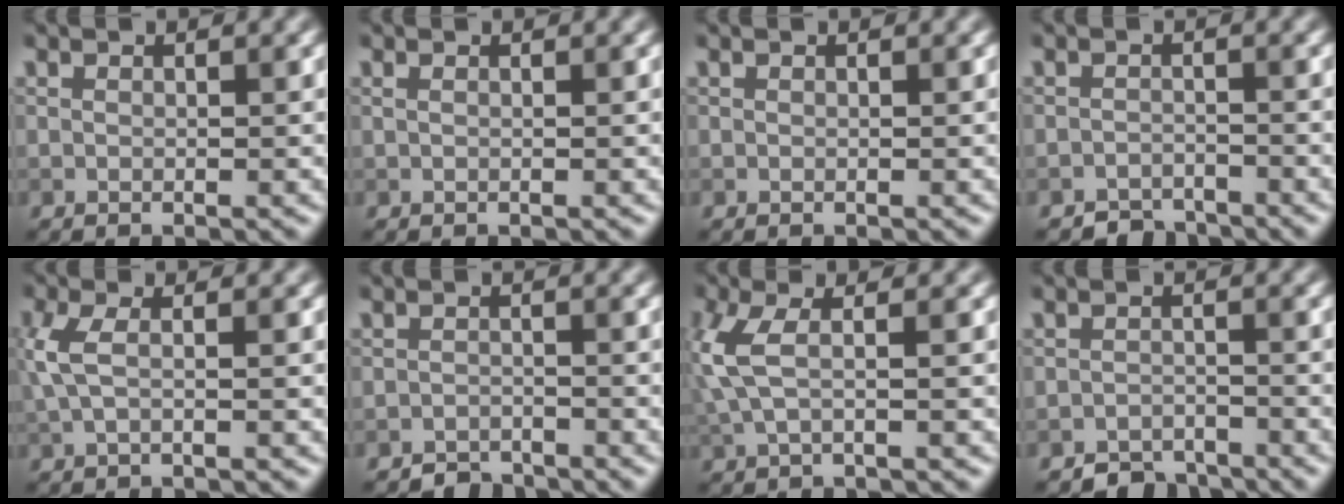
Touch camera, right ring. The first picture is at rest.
{"total": 0.7, "force": [0.3, 0.3, 0.5], "torque": [-0.009, -0.002, -0.001]}
{"total": 0.0}
{"total": 2.1, "force": [-2.0, 0.6, -0.1], "torque": [0.011, 0.006, -0.038]}
{"total": 2.9, "force": [0.3, 1.1, 2.7], "torque": [-0.067, 0.007, 0.002]}
{"total": 1.8, "force": [-1.7, 0.5, -0.1], "torque": [0.007, 0.006, -0.032]}
{"total": 3.9, "force": [0.4, 1.4, 3.6], "torque": [-0.095, 0.004, 0.003]}
{"total": 2.6, "force": [-2.4, 0.9, 0.1], "torque": [0.010, 0.005, -0.046]}